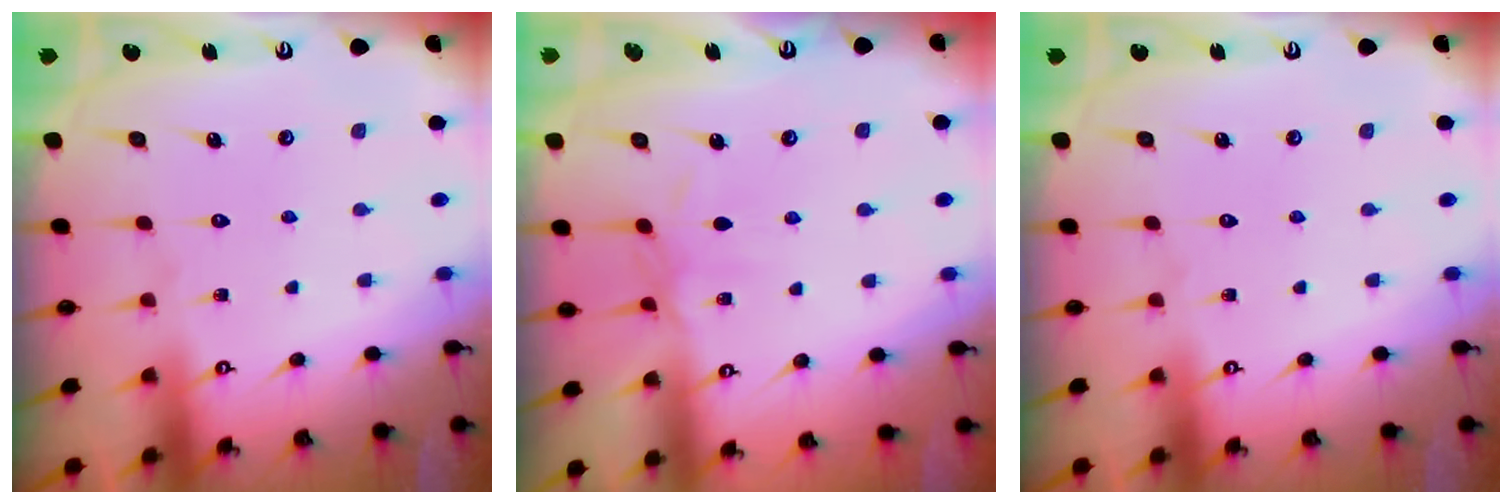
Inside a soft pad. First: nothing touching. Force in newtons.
{"total": 2.8, "press": 2.8, "slide": 0.5}
{"total": 0.0}